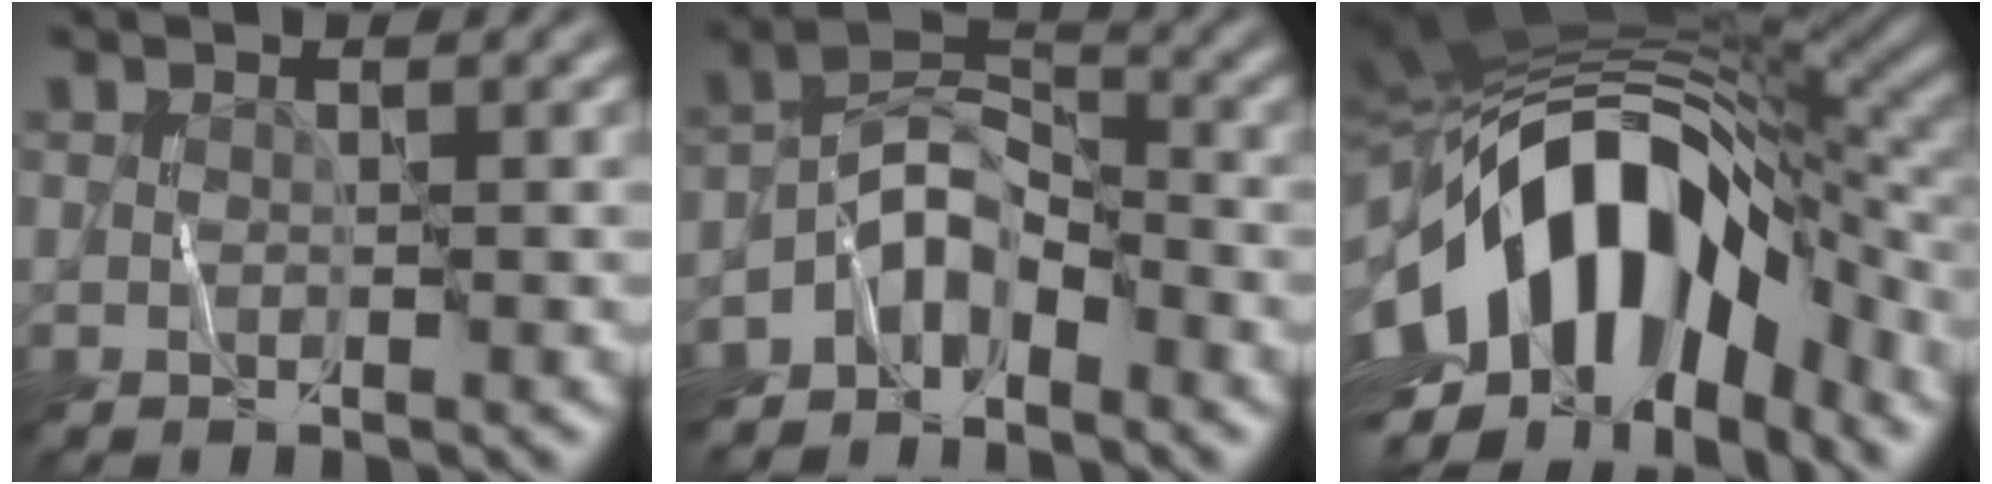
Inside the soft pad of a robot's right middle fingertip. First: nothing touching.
{"total": 4.9, "force": [-3.3, 2.5, 2.6], "torque": [-0.028, 0.007, -0.072]}
{"total": 15.7, "force": [-3.7, 8.8, 12.5], "torque": [-0.204, 0.011, -0.070]}